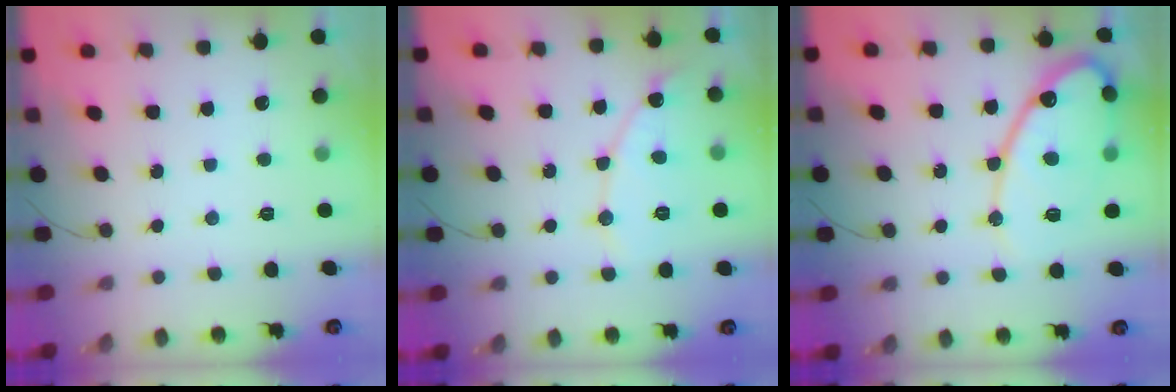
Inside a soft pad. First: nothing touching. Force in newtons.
{"total": 9.2, "press": 9.2, "slide": 0.7}
{"total": 15.1, "press": 15.0, "slide": 1.6}